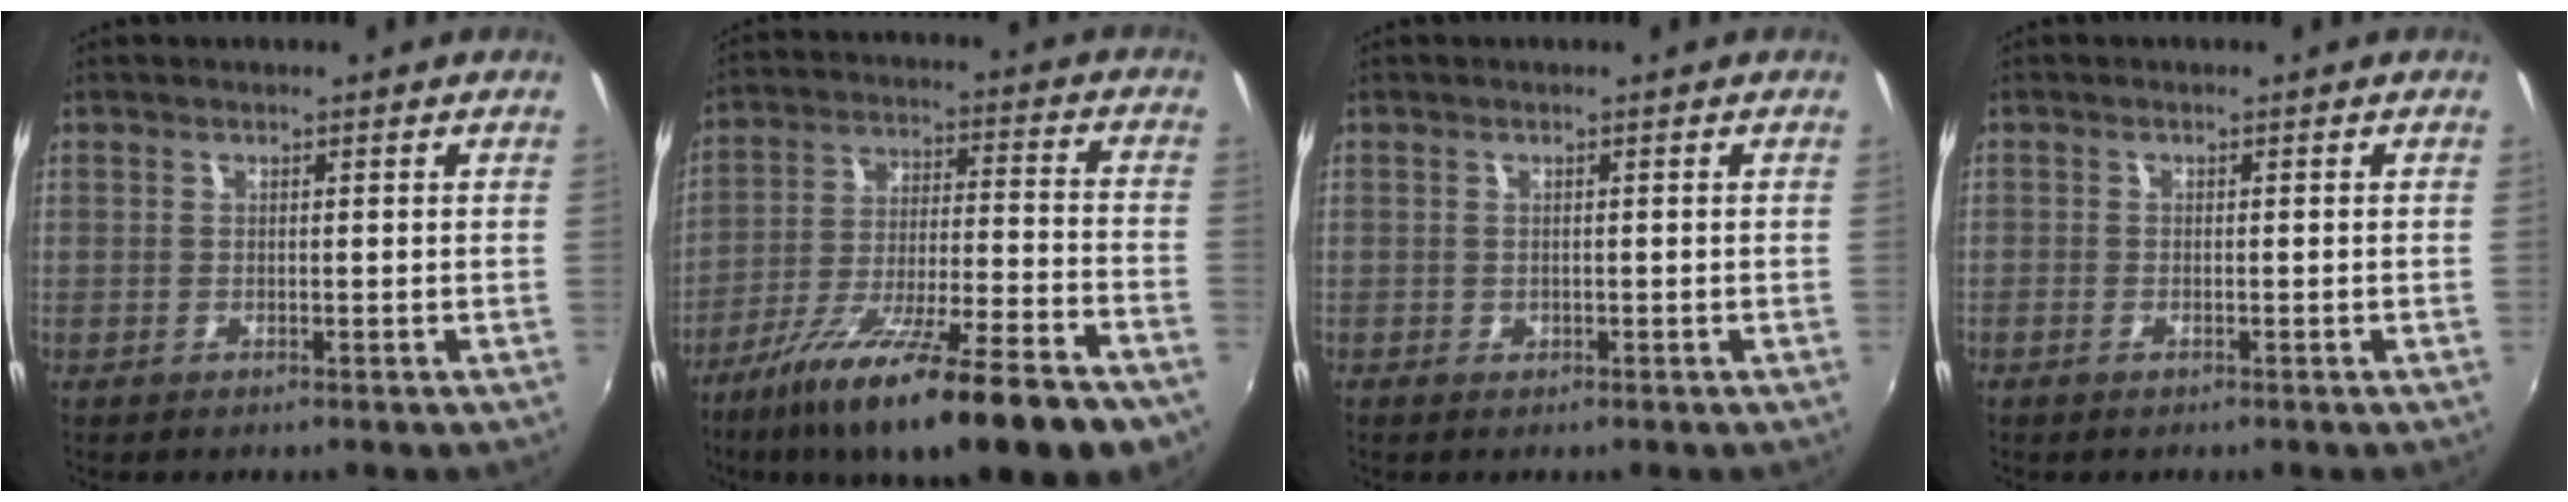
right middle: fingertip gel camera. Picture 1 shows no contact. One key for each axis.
{"total": 24.7, "fx": -17.7, "fy": 3.8, "fz": 16.8, "tx": -0.289, "ty": -0.066, "tz": -0.271}
{"total": 0.6, "fx": -0.2, "fy": 0.6, "fz": 0.0, "tx": 0.002, "ty": -0.003, "tz": -0.002}
{"total": 1.1, "fx": -0.7, "fy": 0.7, "fz": 0.5, "tx": -0.011, "ty": -0.003, "tz": -0.014}